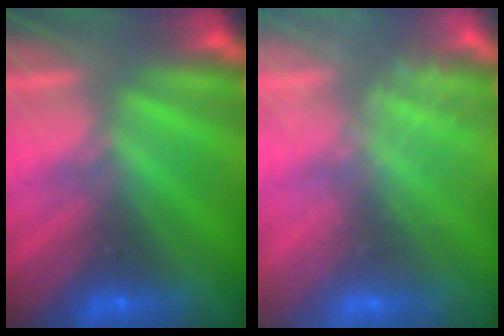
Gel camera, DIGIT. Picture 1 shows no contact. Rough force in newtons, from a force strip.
{"total": 2.4}